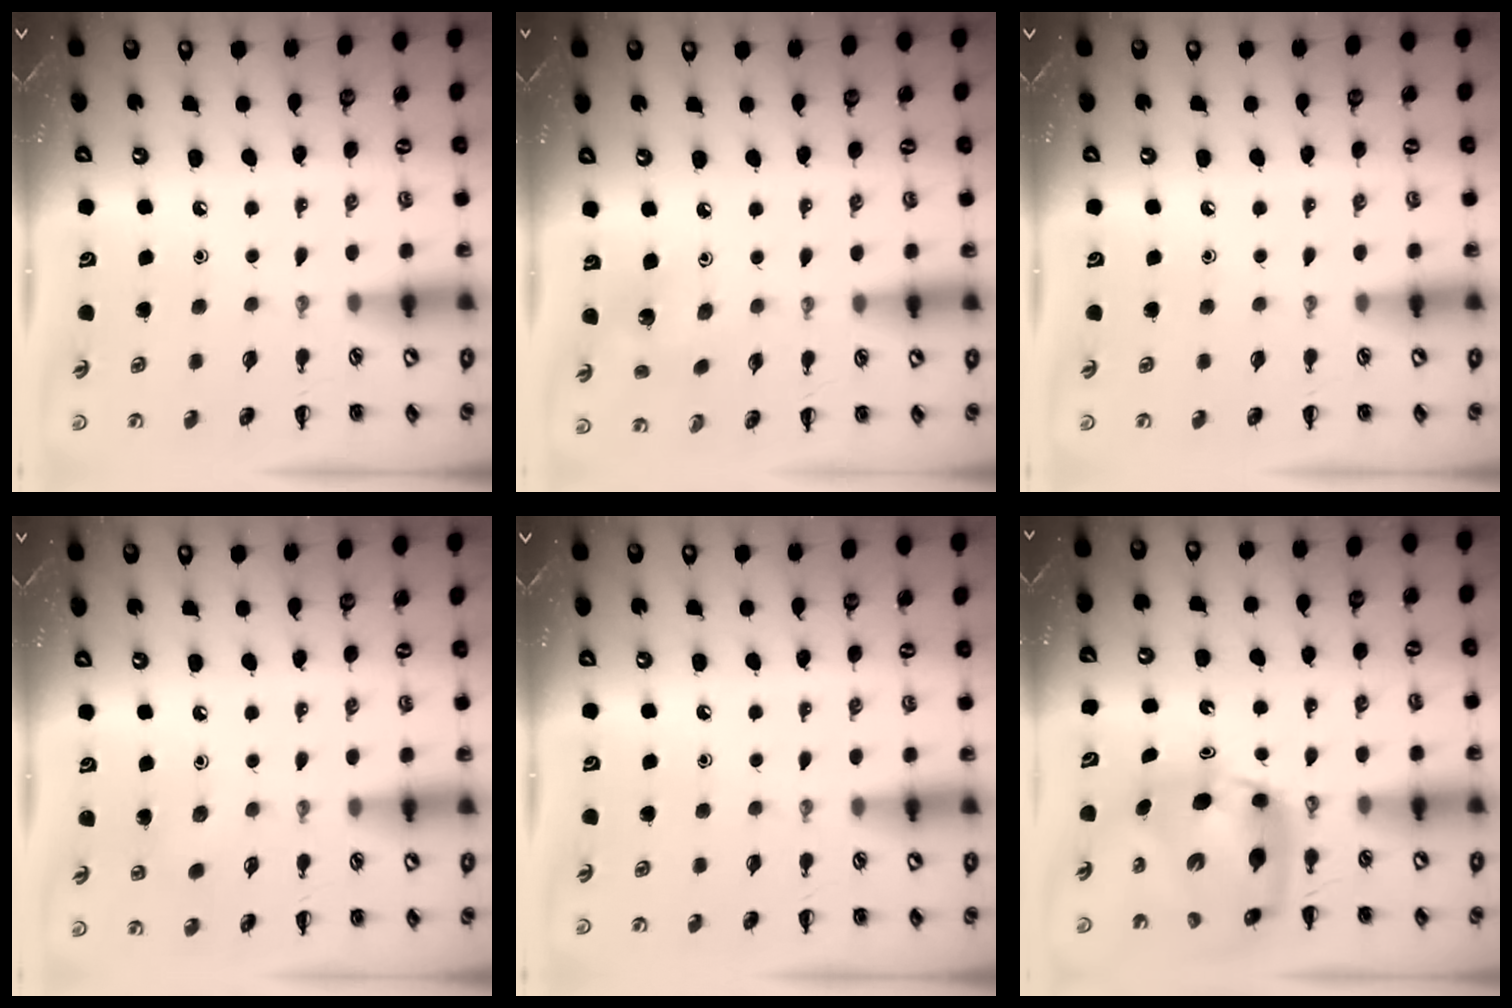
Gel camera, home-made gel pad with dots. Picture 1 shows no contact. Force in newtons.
{"total": 2.2, "press": 2.2, "slide": 0.4}
{"total": 0.0}
{"total": 2.5, "press": 2.3, "slide": 0.7}
{"total": 0.0}
{"total": 8.4, "press": 8.1, "slide": 2.3}